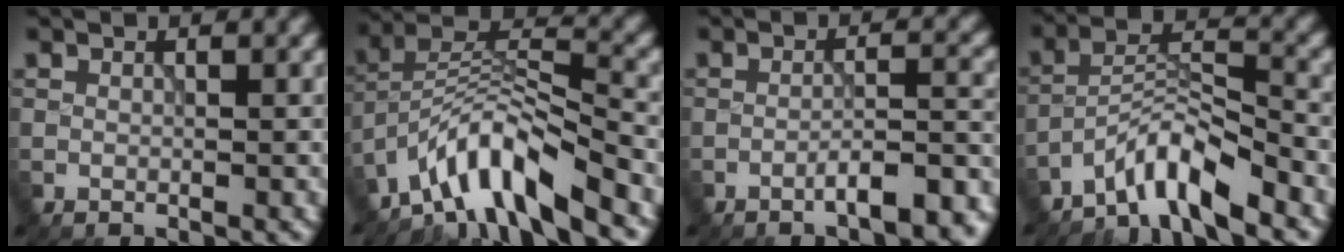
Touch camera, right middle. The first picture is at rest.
{"total": 8.6, "force": [-6.2, 2.1, 5.5], "torque": [-0.086, 0.009, -0.120]}
{"total": 5.8, "force": [-3.7, 1.4, 4.2], "torque": [-0.048, 0.014, -0.052]}
{"total": 5.2, "force": [-4.4, 0.7, 2.7], "torque": [-0.044, 0.010, -0.087]}